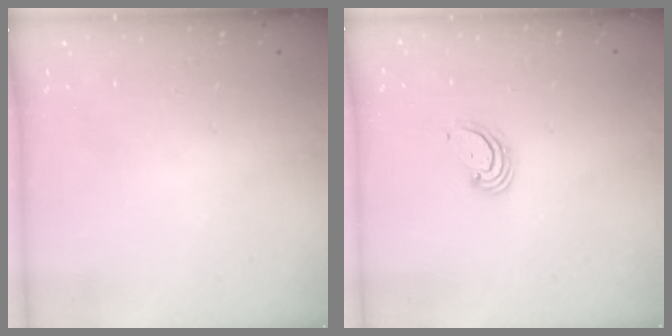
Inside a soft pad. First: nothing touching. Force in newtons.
{"total": 2.7, "press": 2.7, "slide": 0.3}